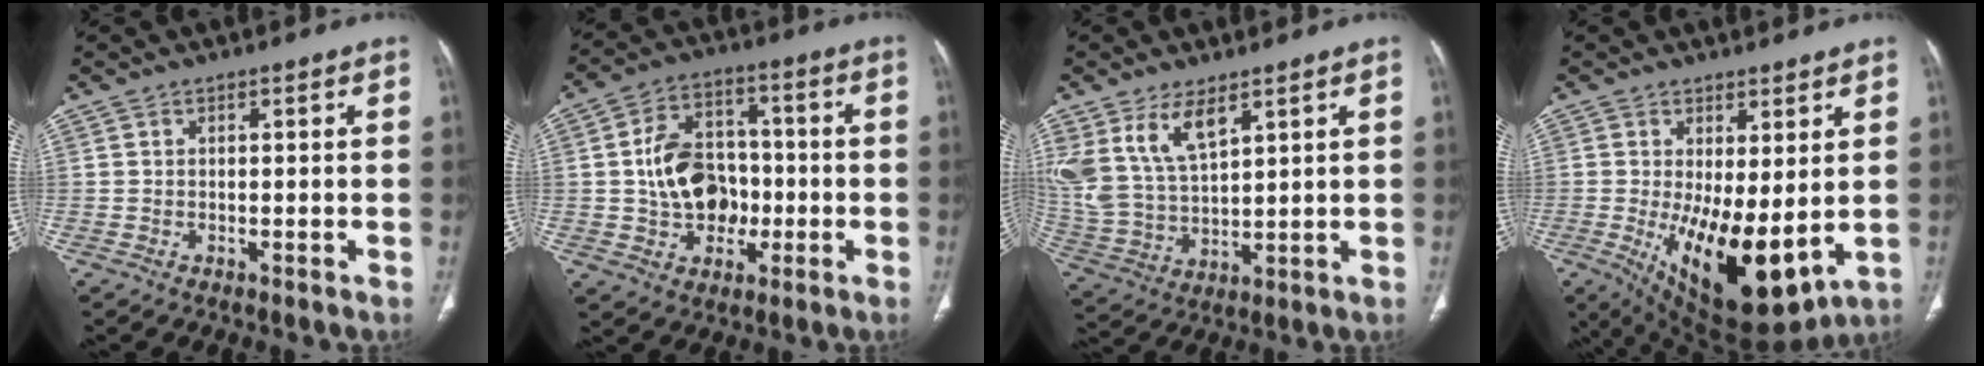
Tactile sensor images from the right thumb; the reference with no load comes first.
{"total": 13.1, "force": [-1.2, 10.0, 8.4], "torque": [-0.109, 0.029, -0.018]}
{"total": 12.1, "force": [6.7, 5.8, 8.3], "torque": [-0.166, -0.023, 0.150]}
{"total": 16.0, "force": [-1.5, 6.8, 14.5], "torque": [-0.232, -0.037, 0.002]}